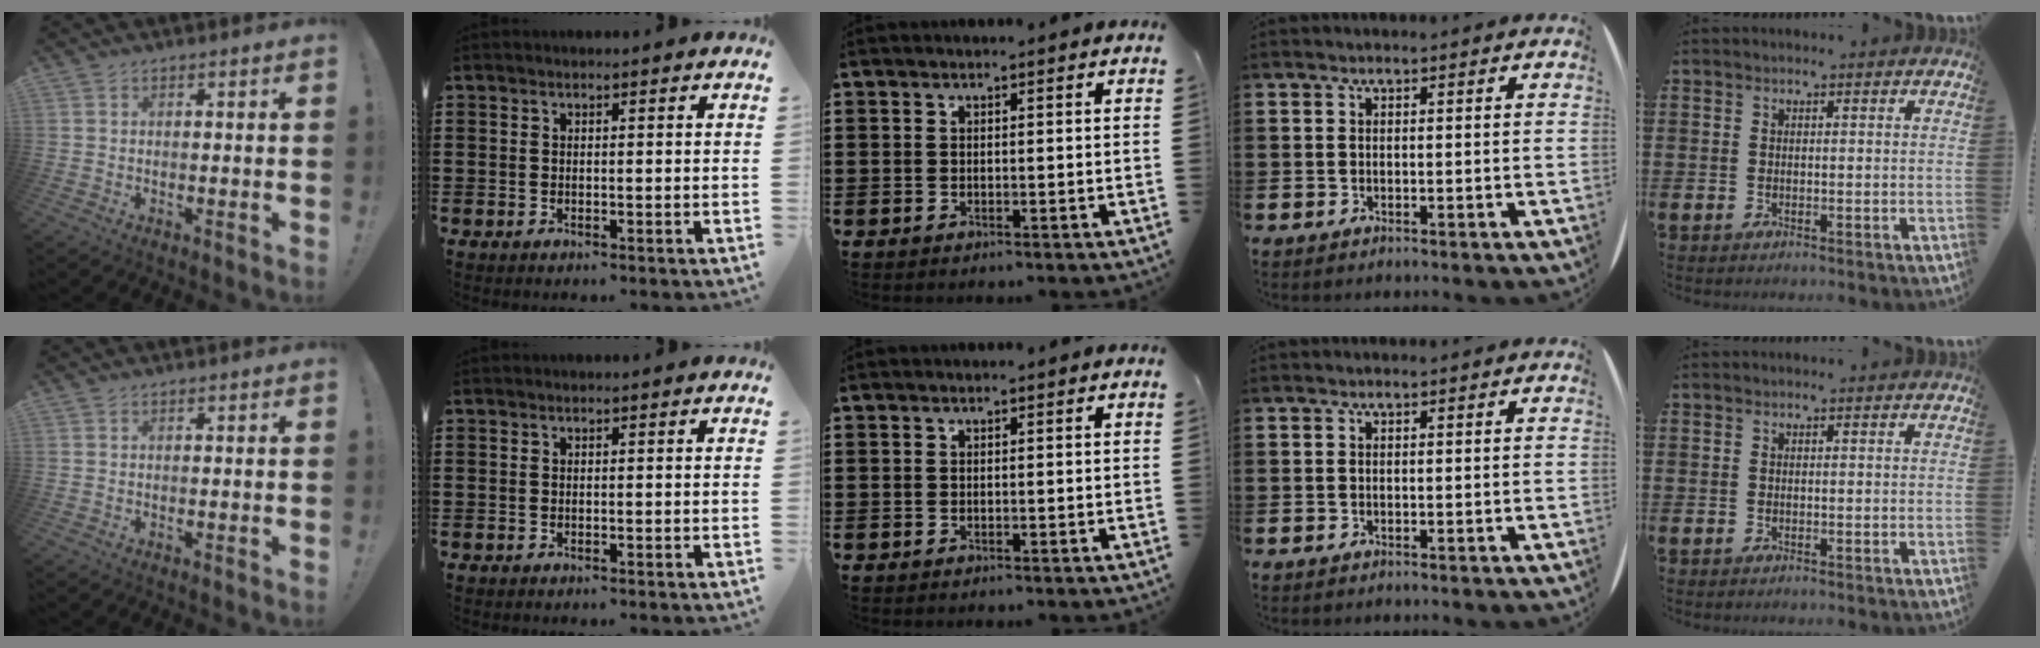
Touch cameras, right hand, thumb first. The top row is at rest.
{}